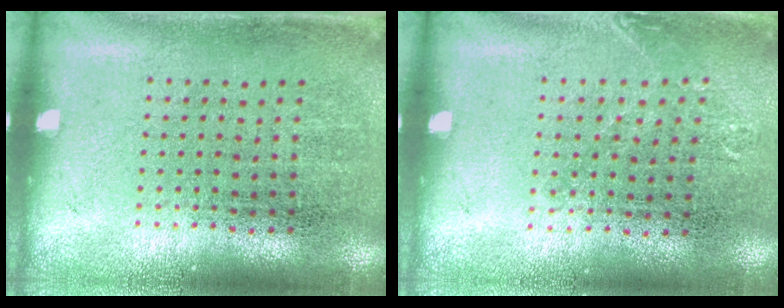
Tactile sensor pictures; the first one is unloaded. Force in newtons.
{"total": 0.8, "press": 0.8, "slide": 0.1}